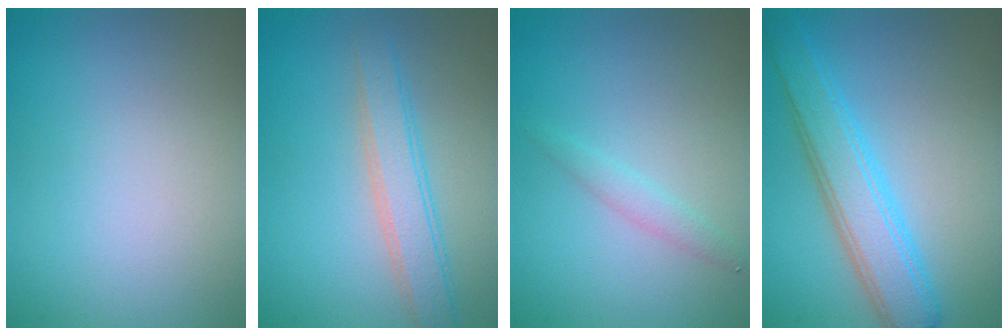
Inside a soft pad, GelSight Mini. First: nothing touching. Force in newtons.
{"total": 3.4, "press": 3.4, "slide": 0.1}
{"total": 1.2, "press": 1.2, "slide": 0.1}
{"total": 4.9, "press": 4.9, "slide": 0.2}